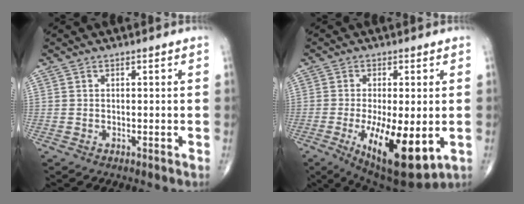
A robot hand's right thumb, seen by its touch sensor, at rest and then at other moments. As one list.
[{"total": 15.1, "force": [-3.8, 5.3, 13.6], "torque": [-0.225, -0.025, -0.045]}]